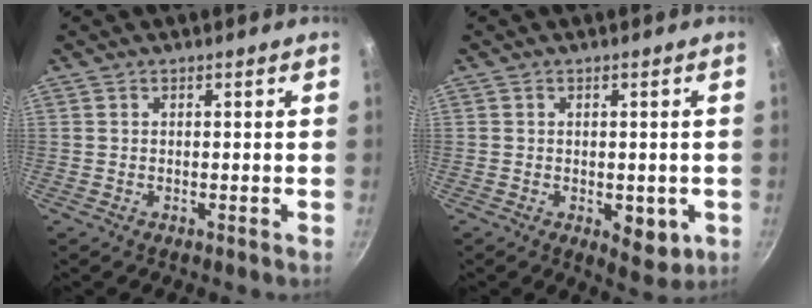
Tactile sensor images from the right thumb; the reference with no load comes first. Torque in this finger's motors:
{"motor_torque": [-0.36, 0.21, 0.08, -0.09, -0.03]}